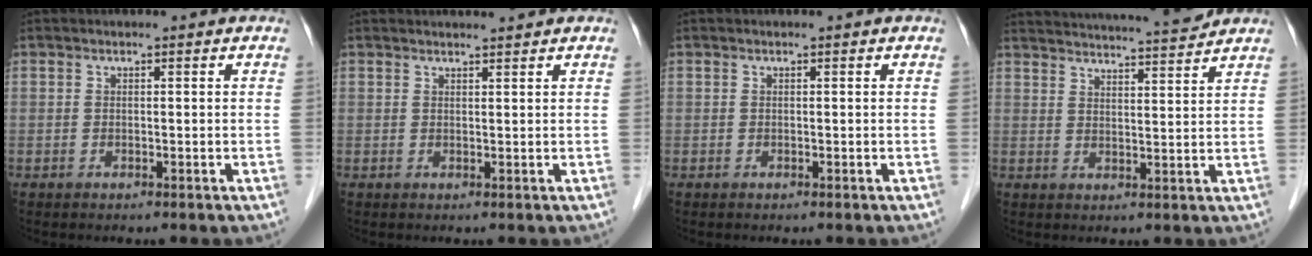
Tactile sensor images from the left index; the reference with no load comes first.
{"total": 2.1, "force": [2.1, -0.1, 0.3], "torque": [-0.006, 0.007, 0.031]}
{"total": 0.0}
{"total": 14.7, "force": [14.0, -0.2, 4.5], "torque": [-0.080, -0.001, 0.196]}